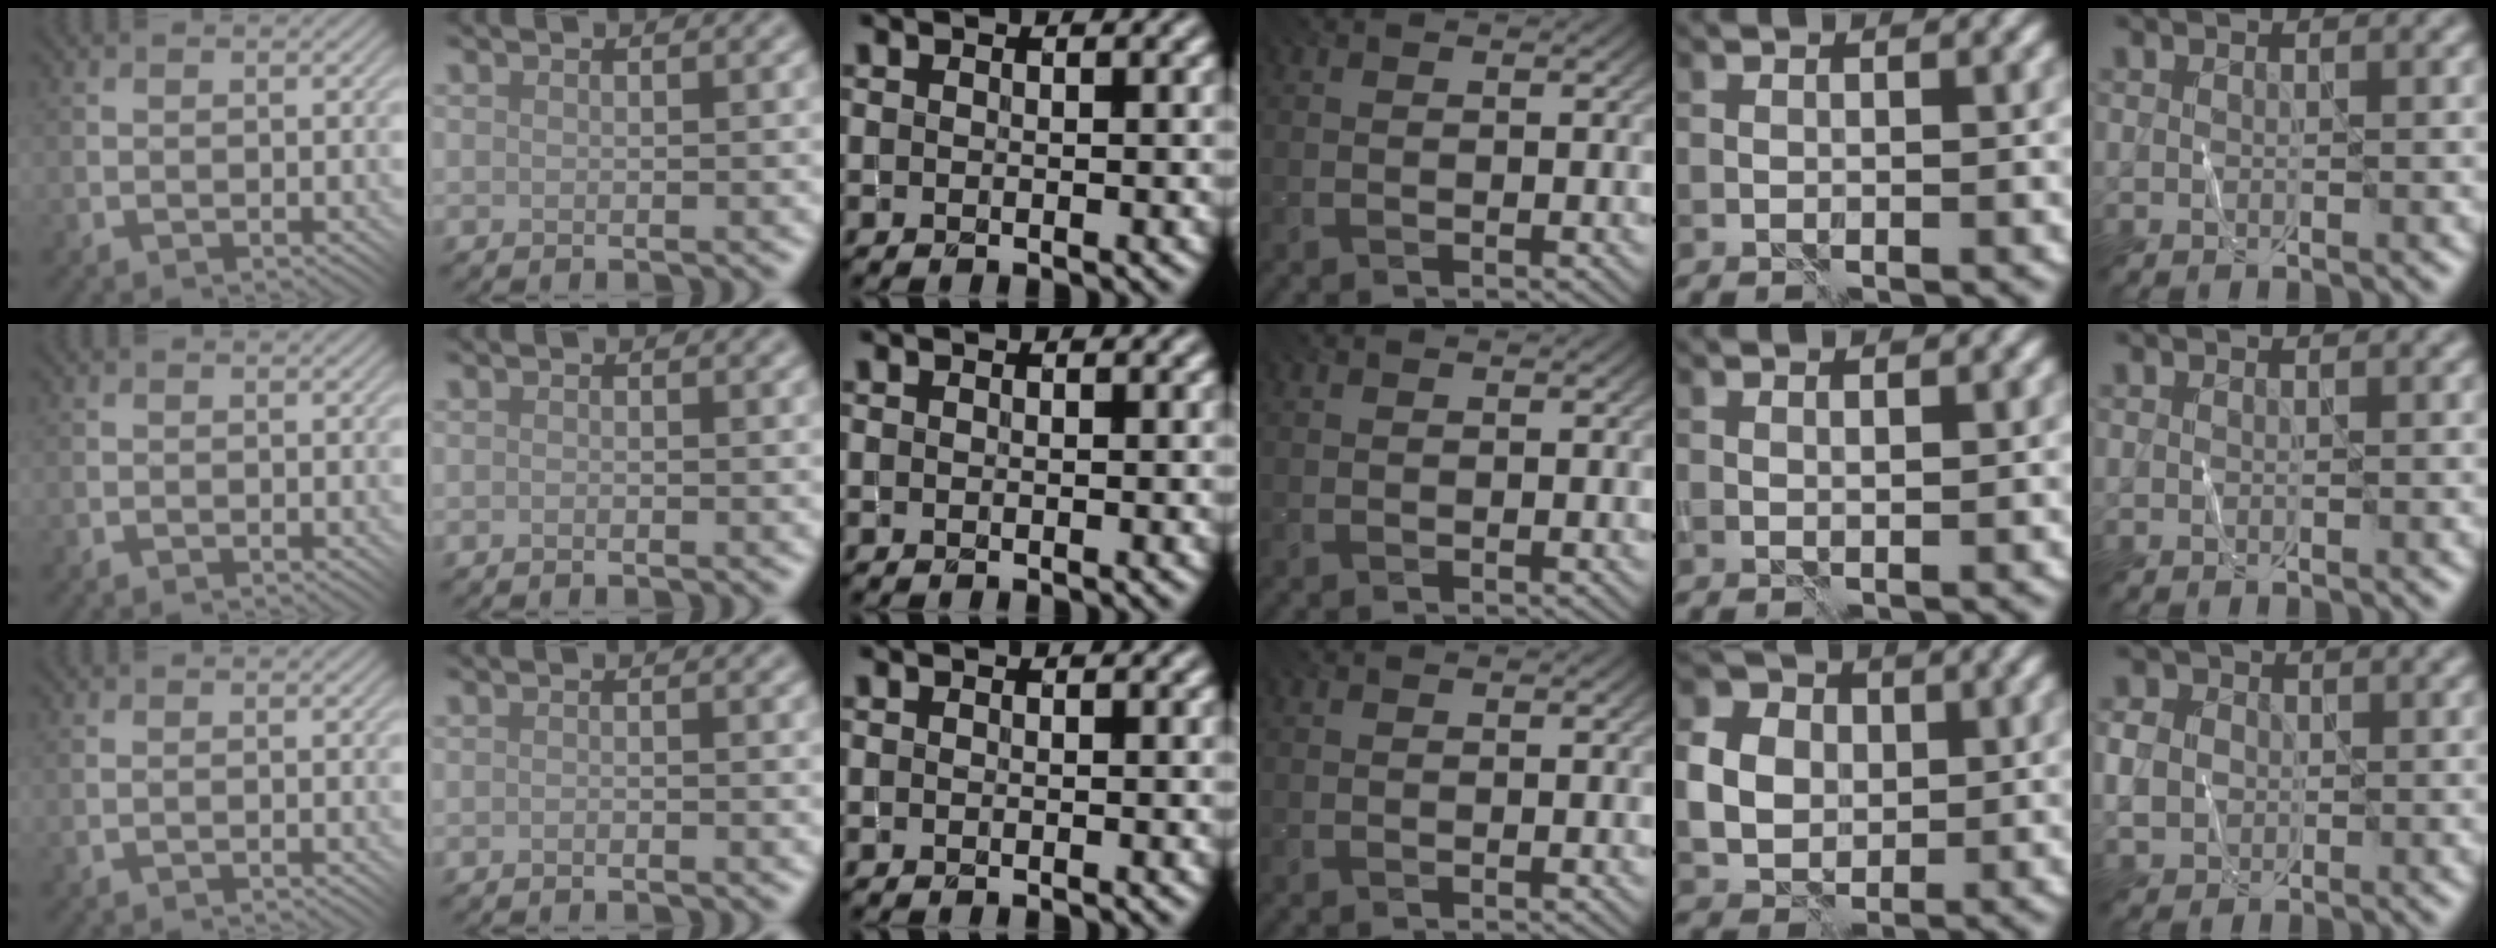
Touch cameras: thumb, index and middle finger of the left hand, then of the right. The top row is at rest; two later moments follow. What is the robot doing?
{"motion": "fold", "object": "shorts"}